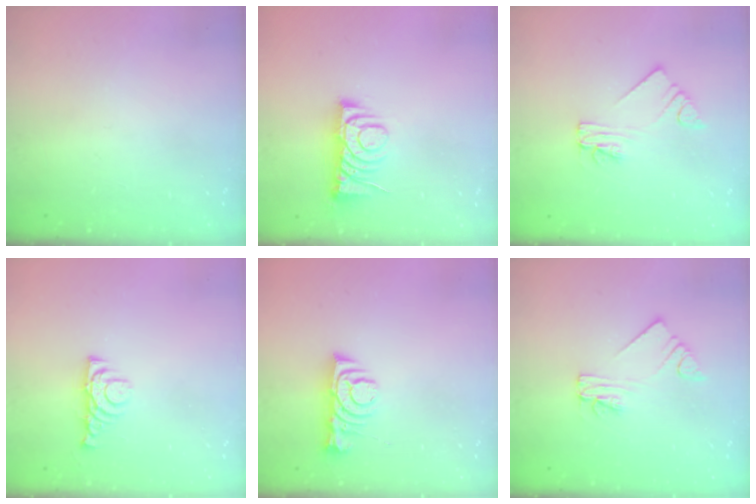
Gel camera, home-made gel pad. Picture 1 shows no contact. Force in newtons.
{"total": 7.8, "press": 7.7, "slide": 0.7}
{"total": 2.2, "press": 2.2, "slide": 0.1}
{"total": 5.5, "press": 5.4, "slide": 1.1}
{"total": 7.0, "press": 7.0, "slide": 0.8}
{"total": 2.2, "press": 2.2, "slide": 0.1}